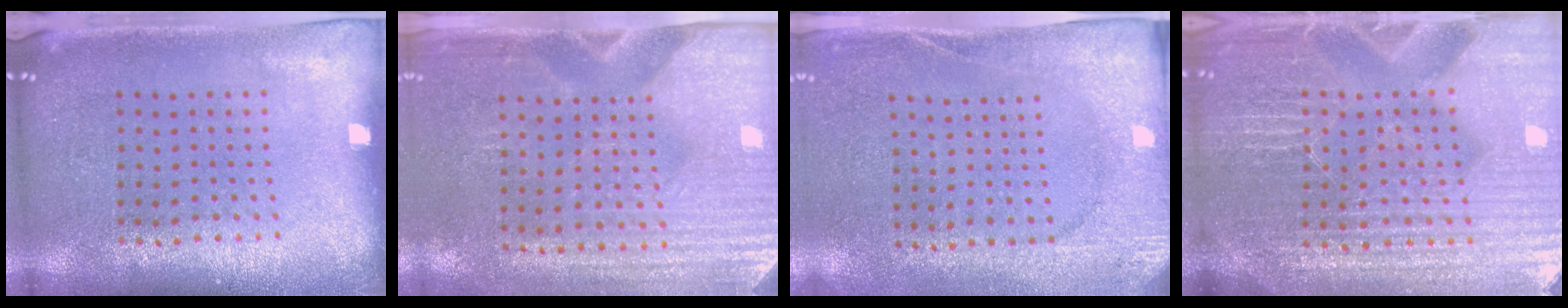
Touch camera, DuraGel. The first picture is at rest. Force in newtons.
{"total": 3.0, "press": 2.6, "slide": 1.5}
{"total": 2.7, "press": 2.3, "slide": 1.3}
{"total": 5.8, "press": 5.3, "slide": 2.3}